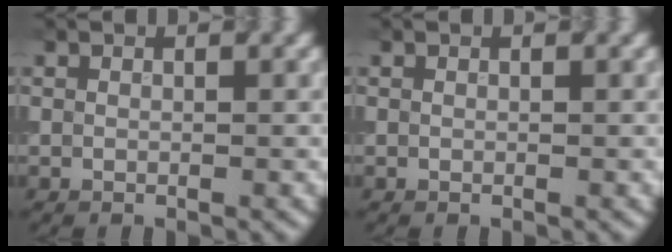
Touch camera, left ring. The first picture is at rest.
{"total": 0.0}